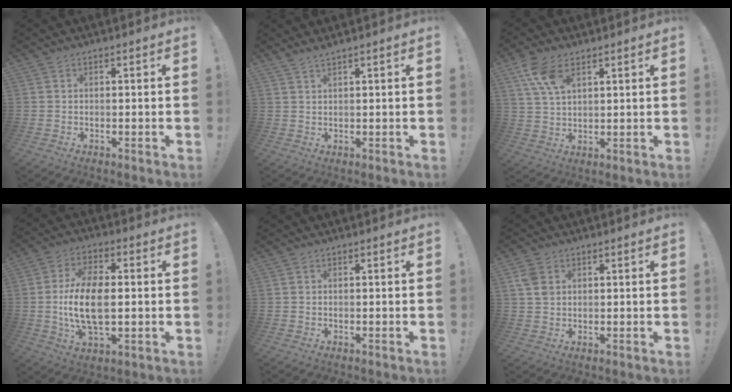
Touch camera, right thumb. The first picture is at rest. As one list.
[{"total": 1.9, "force": [1.6, -0.6, 0.9], "torque": [-0.021, -0.007, 0.029]}, {"total": 8.8, "force": [4.8, 4.3, 5.9], "torque": [-0.112, -0.017, 0.091]}, {"total": 14.4, "force": [-0.6, 7.4, 12.3], "torque": [-0.231, -0.002, -0.016]}, {"total": 0.0}, {"total": 4.5, "force": [1.8, 3.3, 2.5], "torque": [-0.040, 0.002, 0.036]}]